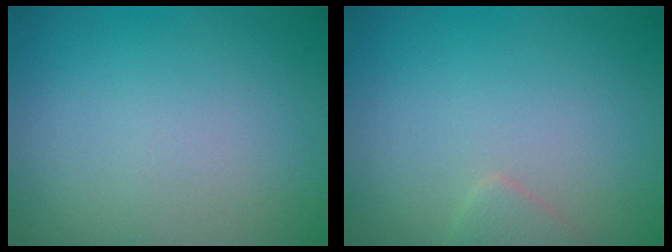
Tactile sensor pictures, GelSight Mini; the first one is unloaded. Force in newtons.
{"total": 1.3, "press": 1.2, "slide": 0.1}